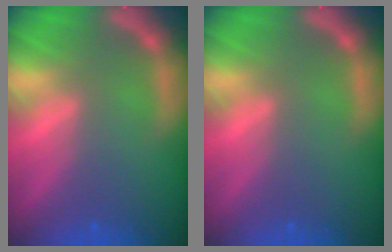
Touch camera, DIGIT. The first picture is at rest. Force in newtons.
{"total": 0.0}